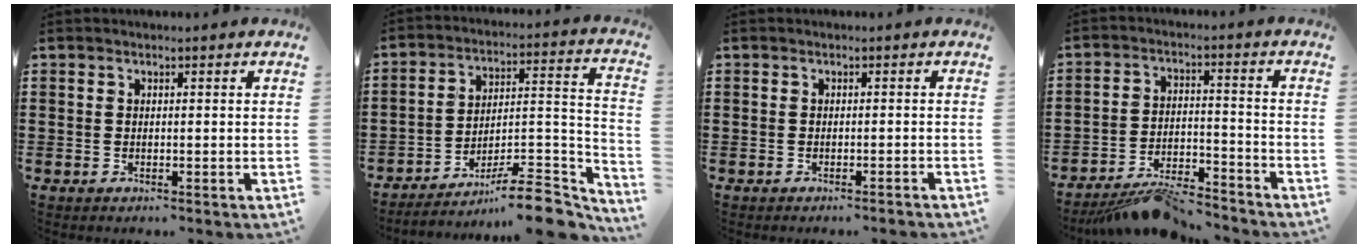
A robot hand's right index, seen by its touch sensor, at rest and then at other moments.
{"total": 9.9, "force": [-7.9, 2.3, 5.5], "torque": [-0.076, 0.021, -0.150]}
{"total": 0.7, "force": [-0.5, -0.2, 0.4], "torque": [-0.008, -0.003, -0.011]}
{"total": 7.4, "force": [-7.0, 1.0, 2.4], "torque": [-0.042, 0.014, -0.133]}